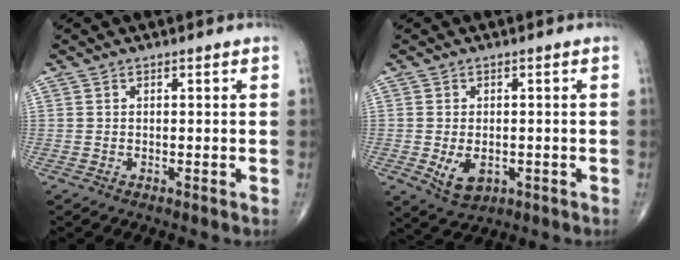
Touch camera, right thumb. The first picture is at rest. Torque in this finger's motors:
{"motor_torque": [-0.17, 0.27, 0.00, -0.09, 0.11]}